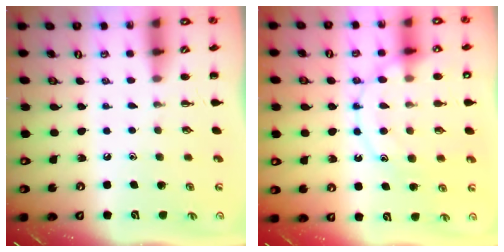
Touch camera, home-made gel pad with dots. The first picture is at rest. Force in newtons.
{"total": 13.5, "press": 13.4, "slide": 1.1}